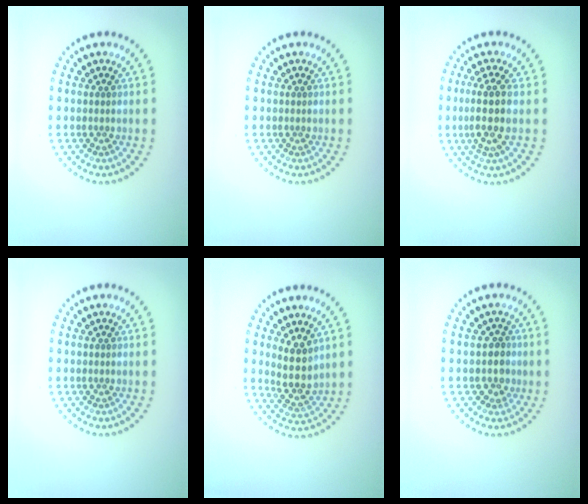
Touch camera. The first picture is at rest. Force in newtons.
{"total": 0.0}
{"total": 3.4, "press": 2.9, "slide": 1.6}
{"total": 0.0}
{"total": 3.2, "press": 2.6, "slide": 1.8}
{"total": 1.9, "press": 1.6, "slide": 1.1}